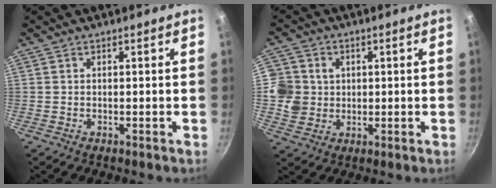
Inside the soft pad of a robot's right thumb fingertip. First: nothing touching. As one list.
[{"total": 7.8, "force": [0.8, 7.4, 2.3], "torque": [-0.010, 0.000, 0.010]}]